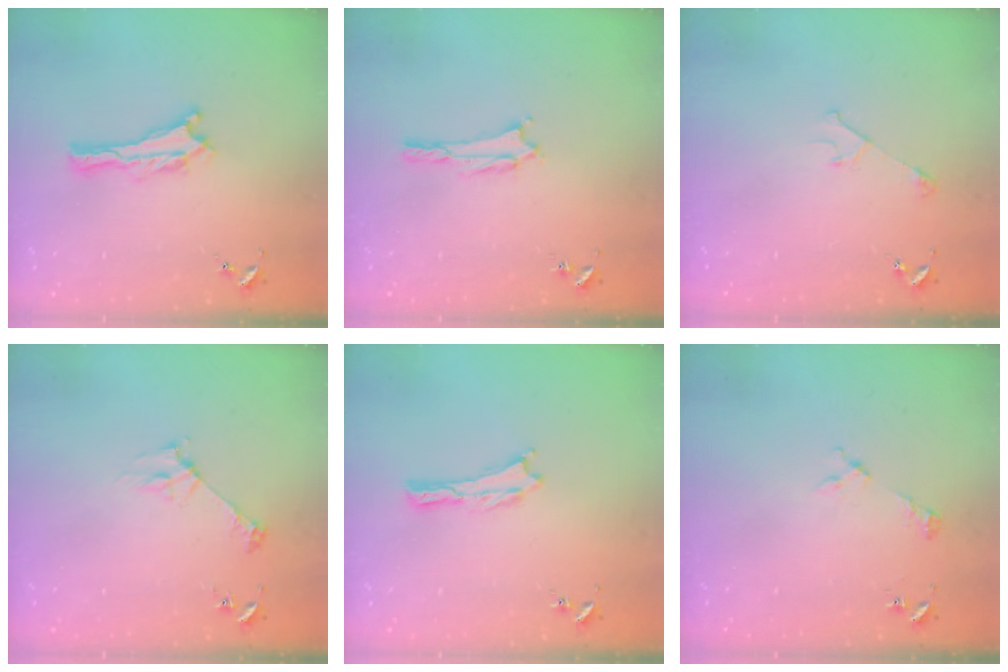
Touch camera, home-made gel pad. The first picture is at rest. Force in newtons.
{"total": 1.5, "press": 1.5, "slide": 0.3}
{"total": 3.2, "press": 3.2, "slide": 0.3}
{"total": 2.8, "press": 2.8, "slide": 0.3}
{"total": 0.0}
{"total": 2.2, "press": 2.2, "slide": 0.3}